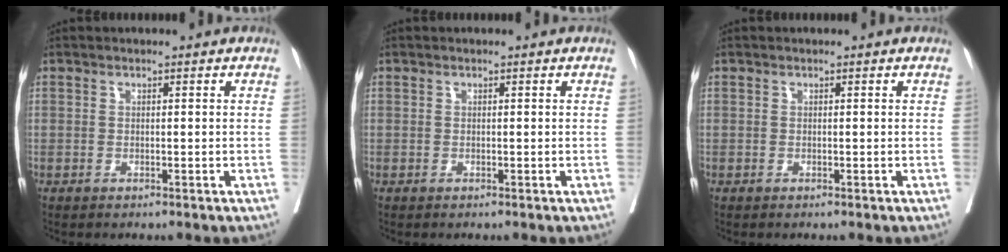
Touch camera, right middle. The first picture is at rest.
{"total": 0.0}
{"total": 0.0}